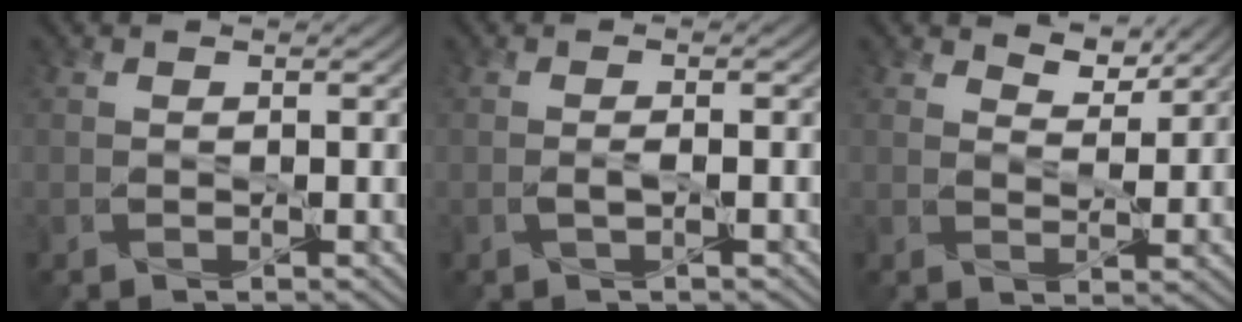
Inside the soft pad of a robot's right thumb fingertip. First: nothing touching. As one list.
[{"total": 1.1, "force": [-0.3, 0.2, 1.1], "torque": [-0.022, 0.001, -0.006]}, {"total": 3.2, "force": [2.5, 1.3, 1.5], "torque": [-0.032, -0.009, 0.044]}]